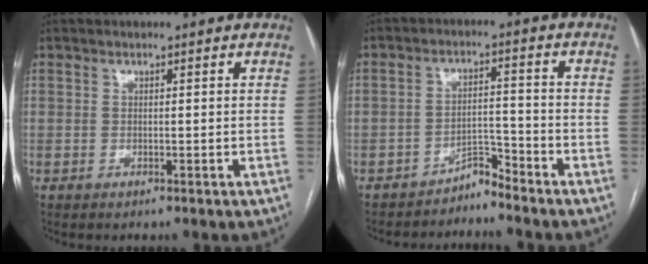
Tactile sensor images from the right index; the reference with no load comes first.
{"total": 3.3, "force": [-3.3, 0.1, 0.0], "torque": [0.010, 0.000, -0.057]}